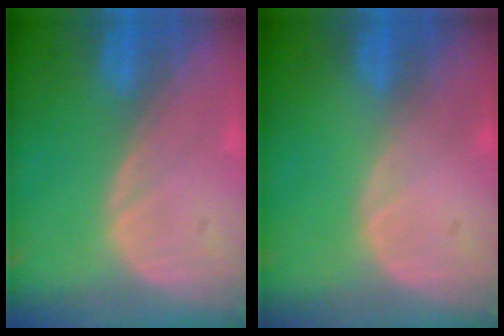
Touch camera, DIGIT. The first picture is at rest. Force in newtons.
{"total": 0.0}